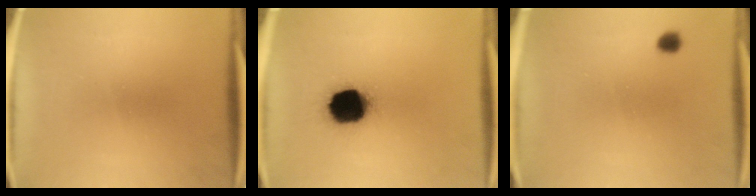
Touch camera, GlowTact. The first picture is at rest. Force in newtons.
{"total": 16.4}
{"total": 1.7}